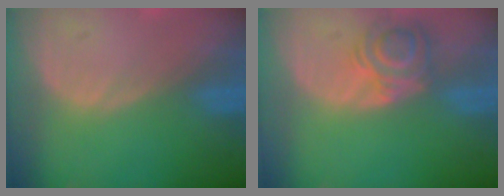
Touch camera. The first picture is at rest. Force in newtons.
{"total": 5.5, "press": 5.3, "slide": 1.4}